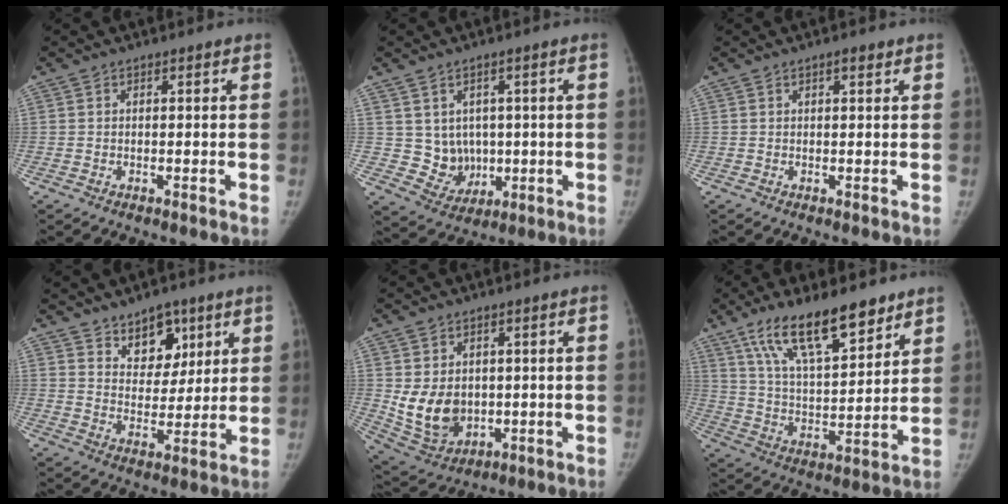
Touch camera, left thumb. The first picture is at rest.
{"total": 6.9, "force": [0.7, 6.1, 3.1], "torque": [-0.012, -0.009, 0.030]}
{"total": 1.3, "force": [0.8, 0.5, 1.0], "torque": [-0.008, -0.001, 0.010]}
{"total": 9.0, "force": [5.6, 5.9, 3.8], "torque": [-0.020, -0.036, 0.095]}
{"total": 10.7, "force": [0.1, 8.4, 6.7], "torque": [-0.087, -0.014, 0.029]}
{"total": 17.8, "force": [11.8, 6.1, 11.7], "torque": [-0.167, -0.057, 0.218]}